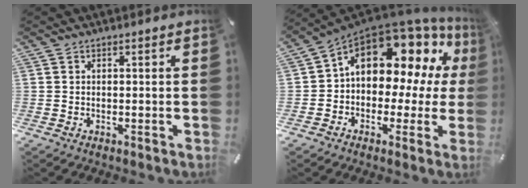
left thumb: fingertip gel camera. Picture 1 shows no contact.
{"total": 16.0, "force": [7.3, 9.8, 10.2], "torque": [-0.150, -0.056, 0.123]}